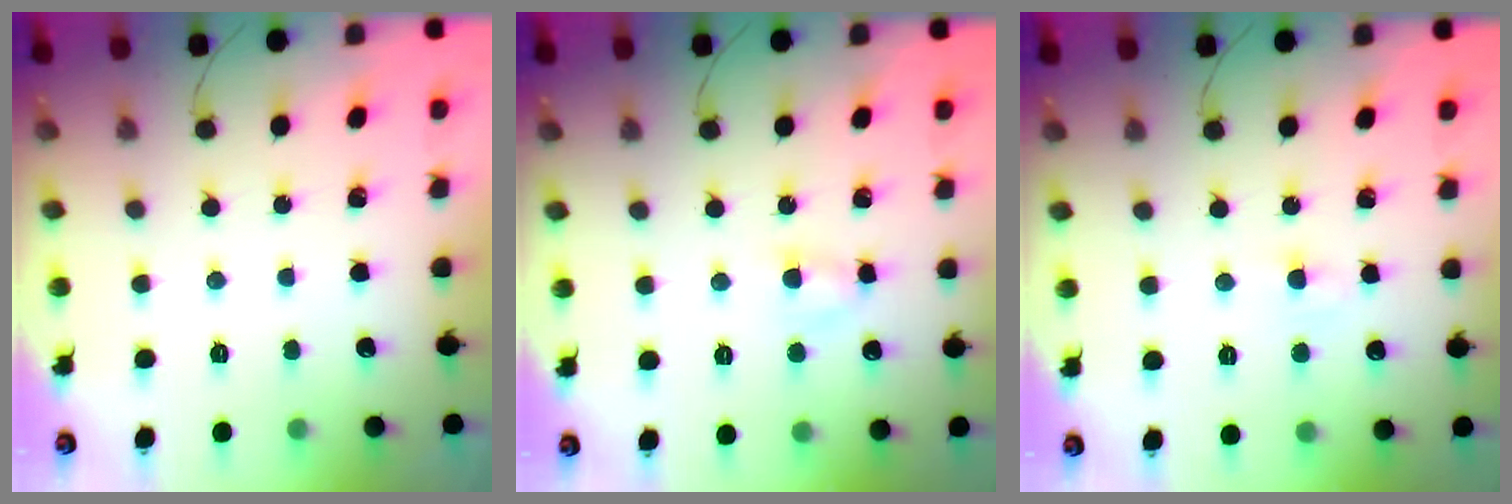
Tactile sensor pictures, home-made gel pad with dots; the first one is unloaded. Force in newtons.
{"total": 3.7, "press": 3.5, "slide": 1.3}
{"total": 2.8, "press": 2.6, "slide": 1.0}